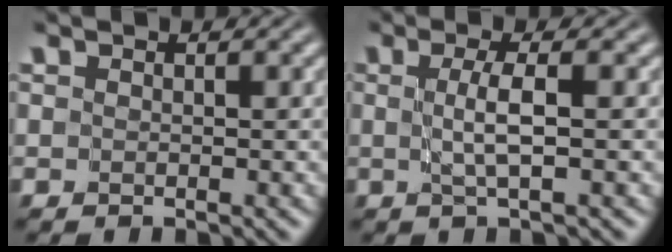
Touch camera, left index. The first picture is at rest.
{"total": 2.4, "force": [-0.1, 0.2, 2.4], "torque": [-0.046, 0.000, -0.002]}